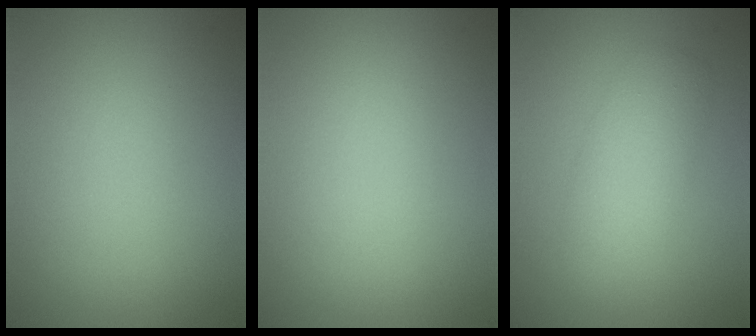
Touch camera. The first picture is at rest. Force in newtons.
{"total": 0.0}
{"total": 3.0, "press": 3.0, "slide": 0.1}